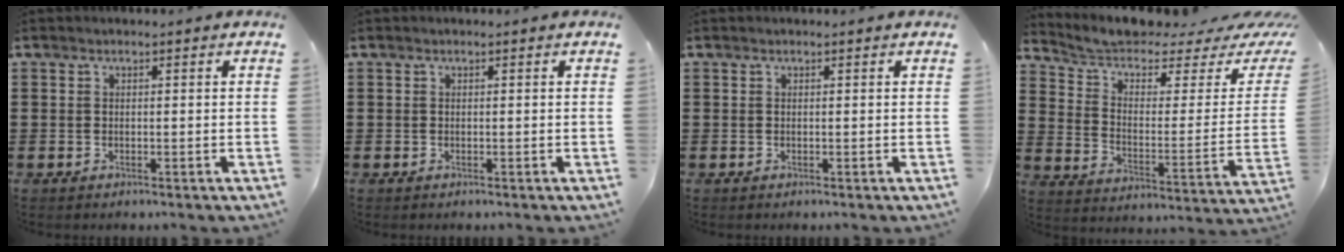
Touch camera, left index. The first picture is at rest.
{"total": 0.0}
{"total": 0.0}
{"total": 5.7, "force": [4.7, 1.6, 2.7], "torque": [-0.078, -0.038, 0.080]}